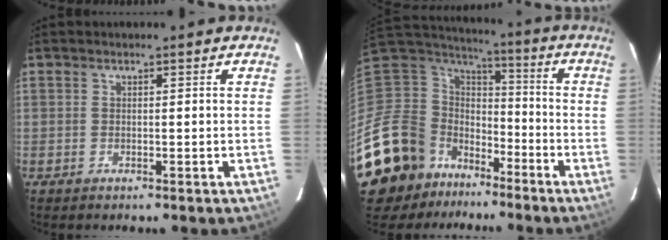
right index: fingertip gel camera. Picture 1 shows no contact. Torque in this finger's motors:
{"motor_torque": [0.18, -0.46, -0.11, -0.21]}